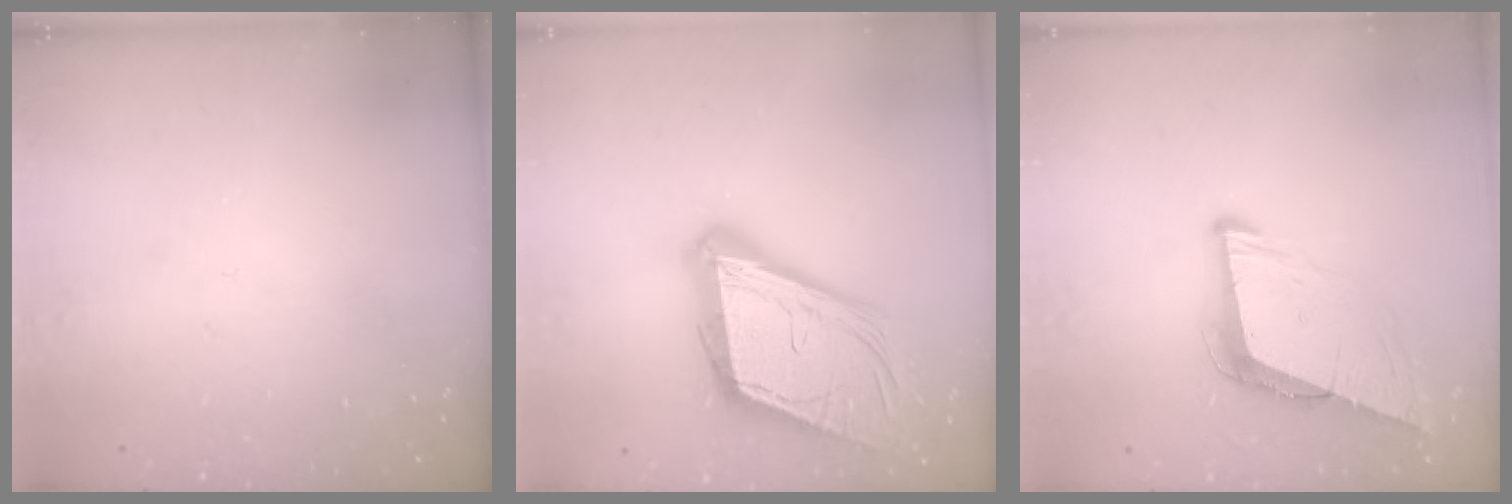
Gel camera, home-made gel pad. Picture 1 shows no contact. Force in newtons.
{"total": 24.2, "press": 23.8, "slide": 4.4}
{"total": 9.0, "press": 8.1, "slide": 3.8}